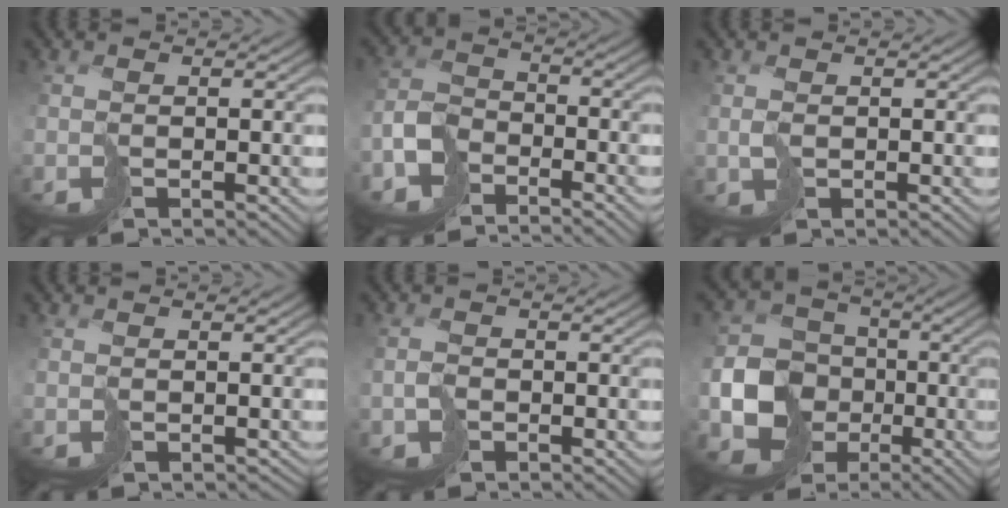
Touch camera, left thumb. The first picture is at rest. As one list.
[{"total": 5.5, "force": [-4.5, 2.7, 1.4], "torque": [-0.024, -0.001, -0.105]}, {"total": 1.2, "force": [-0.1, 1.1, 0.5], "torque": [-0.013, -0.005, 0.000]}, {"total": 0.5, "force": [-0.3, 0.4, 0.1], "torque": [-0.003, -0.005, -0.002]}, {"total": 1.7, "force": [-1.1, 1.3, 0.1], "torque": [0.002, -0.003, -0.026]}, {"total": 10.3, "force": [-3.3, 8.7, 4.2], "torque": [-0.086, -0.033, -0.073]}]